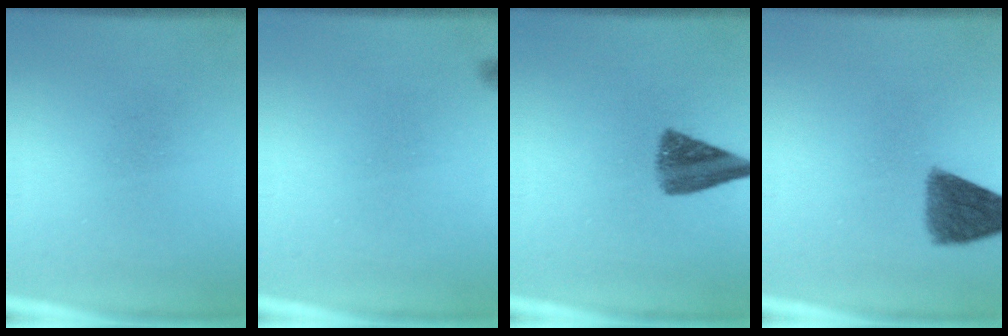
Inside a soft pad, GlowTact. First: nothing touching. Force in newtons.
{"total": 0.7}
{"total": 7.3}
{"total": 7.6}